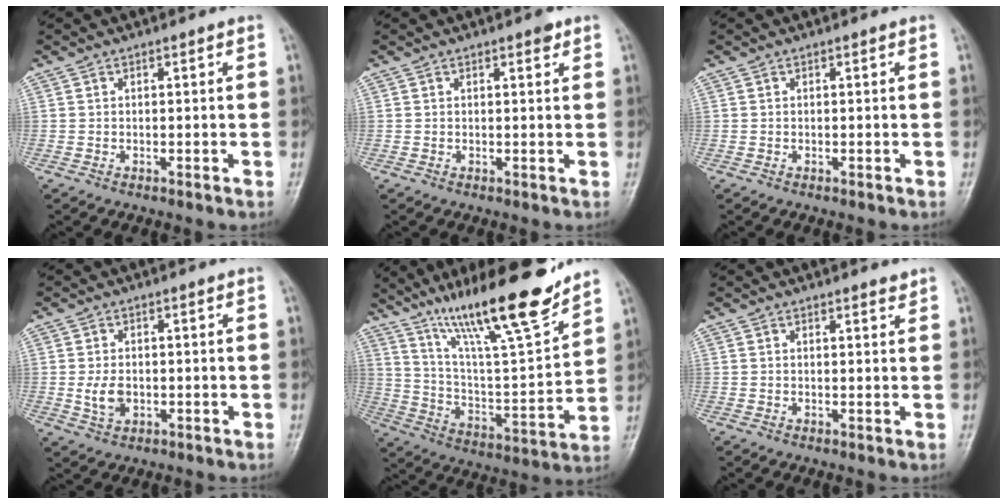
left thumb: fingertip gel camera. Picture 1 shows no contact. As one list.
[{"total": 1.5, "force": [1.0, 0.5, 1.0], "torque": [-0.009, -0.004, 0.011]}, {"total": 0.0}, {"total": 3.9, "force": [-0.3, 2.7, 2.8], "torque": [-0.049, -0.005, -0.001]}, {"total": 22.4, "force": [16.3, 3.4, 14.9], "torque": [-0.224, -0.078, 0.281]}, {"total": 1.4, "force": [1.3, 0.3, 0.6], "torque": [-0.005, -0.010, 0.018]}]